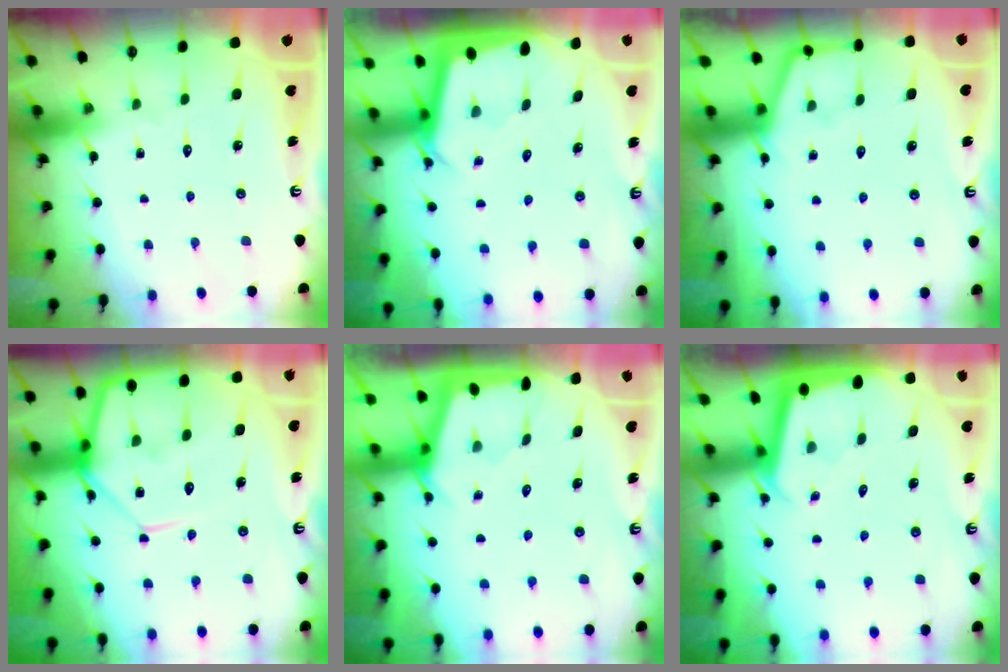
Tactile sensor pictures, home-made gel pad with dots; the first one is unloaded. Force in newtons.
{"total": 2.3, "press": 2.3, "slide": 0.1}
{"total": 3.3, "press": 3.2, "slide": 0.5}
{"total": 12.5, "press": 12.5, "slide": 0.9}
{"total": 2.2, "press": 2.2, "slide": 0.3}
{"total": 1.8, "press": 1.8, "slide": 0.1}